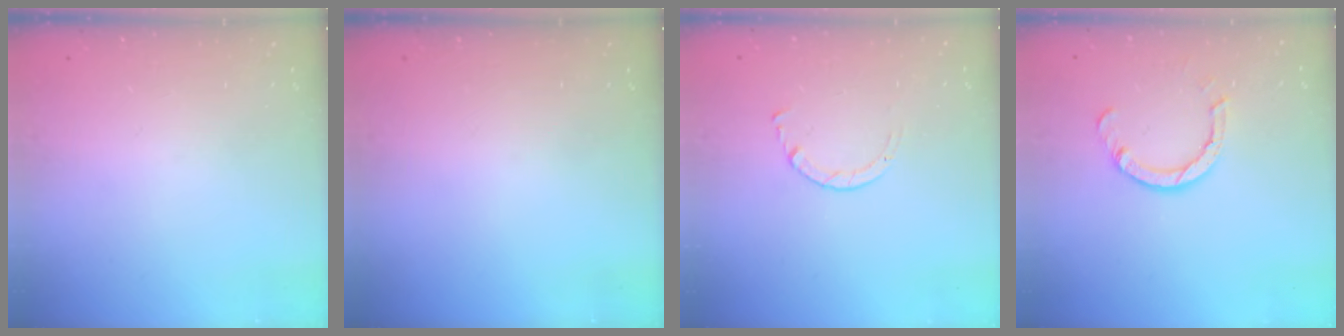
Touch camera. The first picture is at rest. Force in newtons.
{"total": 0.0}
{"total": 1.7, "press": 1.7, "slide": 0.2}
{"total": 4.2, "press": 4.2, "slide": 0.1}